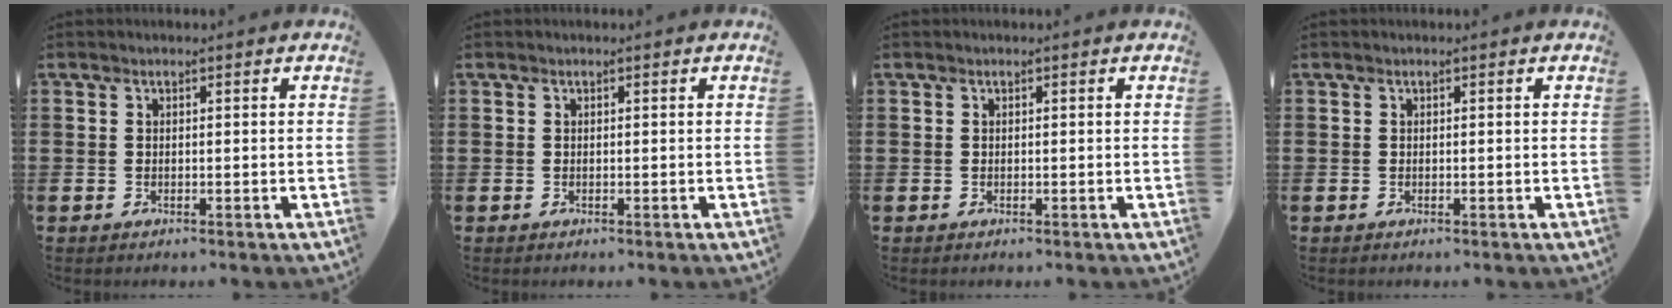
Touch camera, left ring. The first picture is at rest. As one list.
[{"total": 0.0}, {"total": 0.0}, {"total": 0.0}]